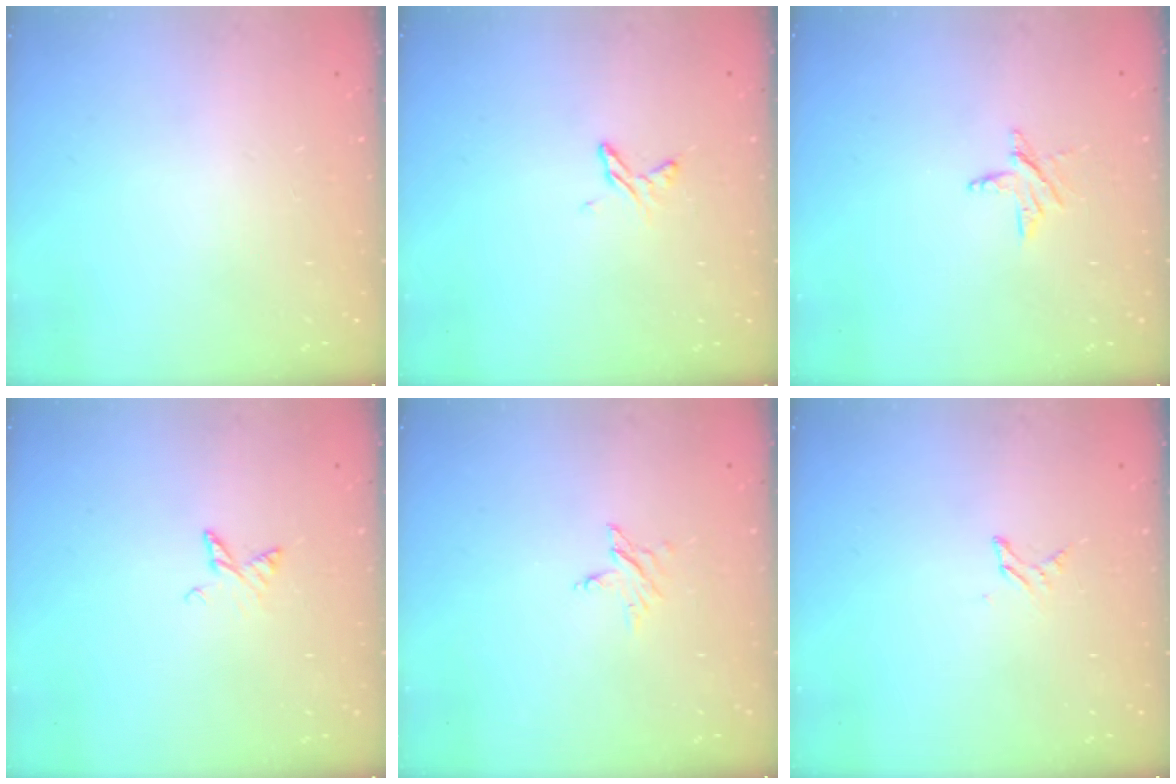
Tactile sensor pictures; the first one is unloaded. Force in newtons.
{"total": 4.0, "press": 4.0, "slide": 0.5}
{"total": 4.6, "press": 4.6, "slide": 0.3}
{"total": 4.7, "press": 4.7, "slide": 0.5}
{"total": 2.8, "press": 2.8, "slide": 0.1}
{"total": 2.9, "press": 2.9, "slide": 0.3}